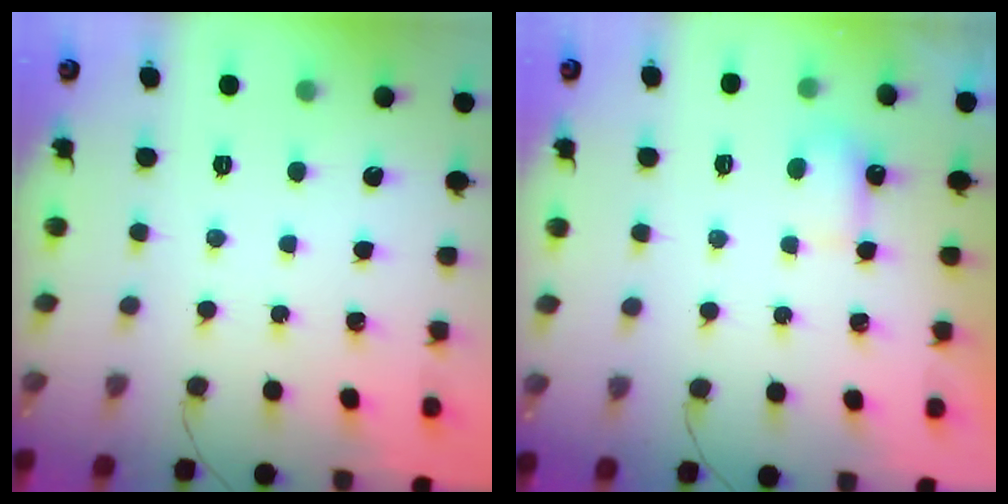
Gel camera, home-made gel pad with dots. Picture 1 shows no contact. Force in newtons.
{"total": 3.6, "press": 3.4, "slide": 1.2}